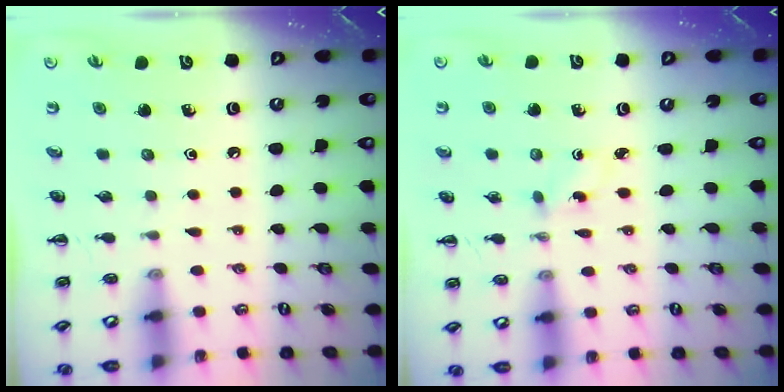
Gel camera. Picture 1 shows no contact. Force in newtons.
{"total": 1.5, "press": 1.4, "slide": 0.7}